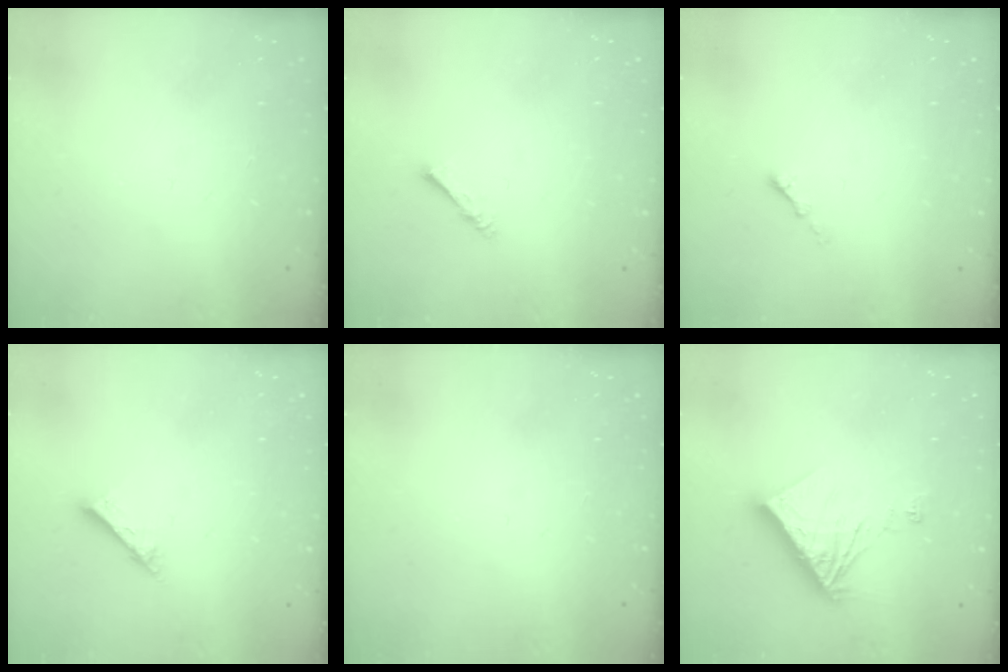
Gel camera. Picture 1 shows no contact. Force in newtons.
{"total": 1.6, "press": 1.5, "slide": 0.3}
{"total": 1.1, "press": 1.0, "slide": 0.5}
{"total": 2.6, "press": 2.6, "slide": 0.2}
{"total": 0.0}
{"total": 11.1, "press": 11.0, "slide": 1.3}